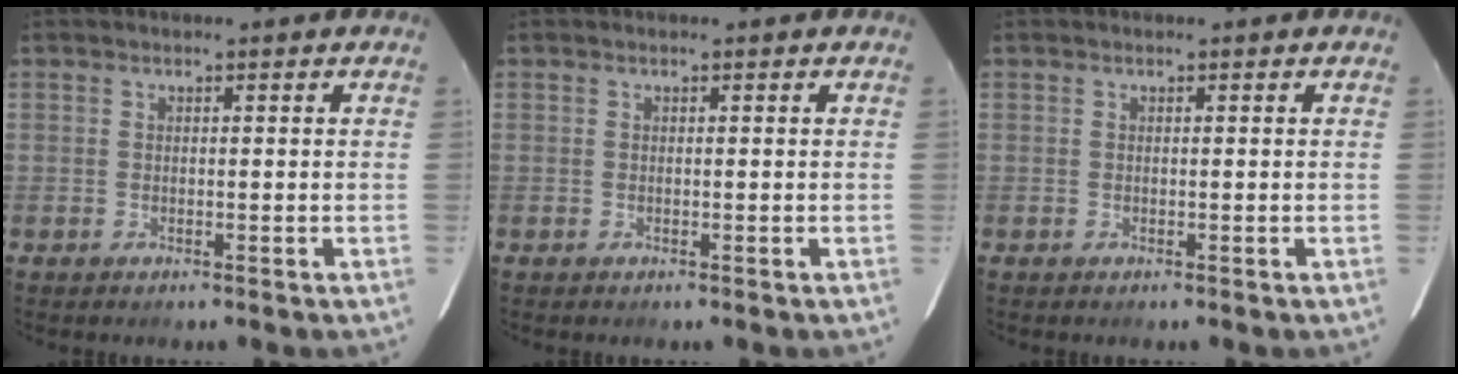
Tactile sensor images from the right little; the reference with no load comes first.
{"total": 0.0}
{"total": 0.0}